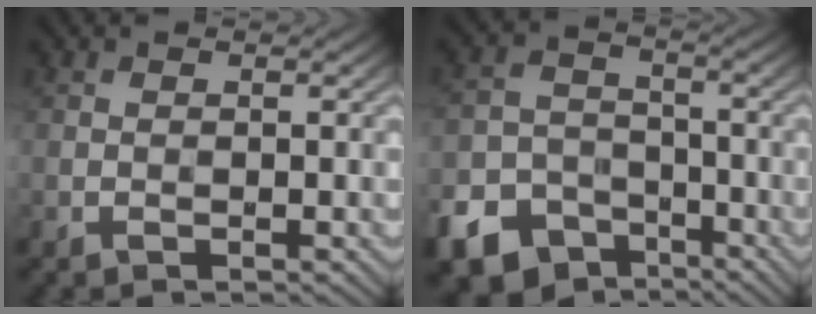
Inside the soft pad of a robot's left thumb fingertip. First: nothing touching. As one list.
[{"total": 11.2, "force": [-7.3, 7.5, 3.9], "torque": [-0.109, -0.035, -0.106]}]